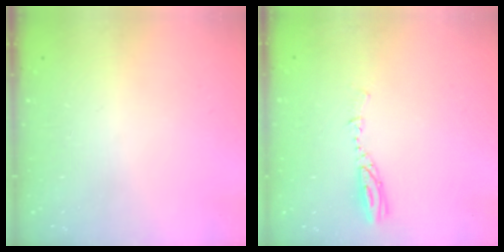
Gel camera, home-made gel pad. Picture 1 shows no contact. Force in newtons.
{"total": 4.0, "press": 3.9, "slide": 0.2}